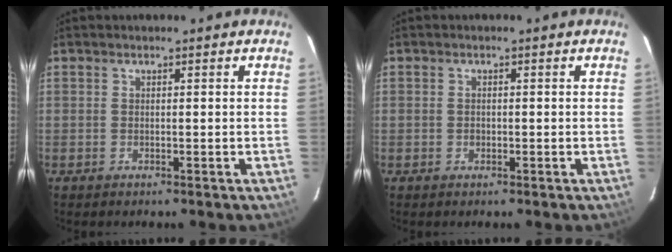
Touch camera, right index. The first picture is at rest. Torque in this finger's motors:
{"motor_torque": [0.15, 0.03, 0.07, 0.00]}